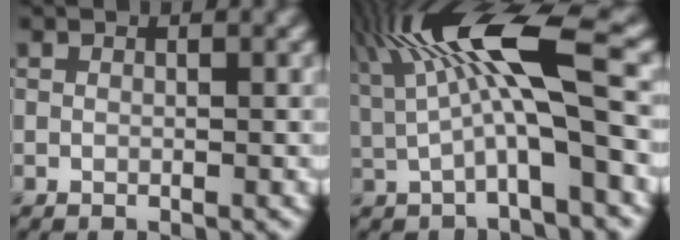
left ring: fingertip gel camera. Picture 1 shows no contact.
{"total": 9.6, "force": [2.2, 2.7, 9.0], "torque": [-0.164, 0.009, 0.034]}